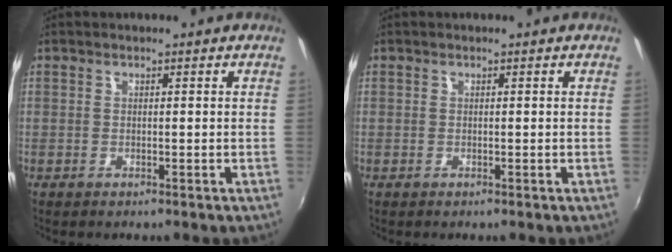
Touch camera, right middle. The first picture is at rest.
{"total": 0.0}